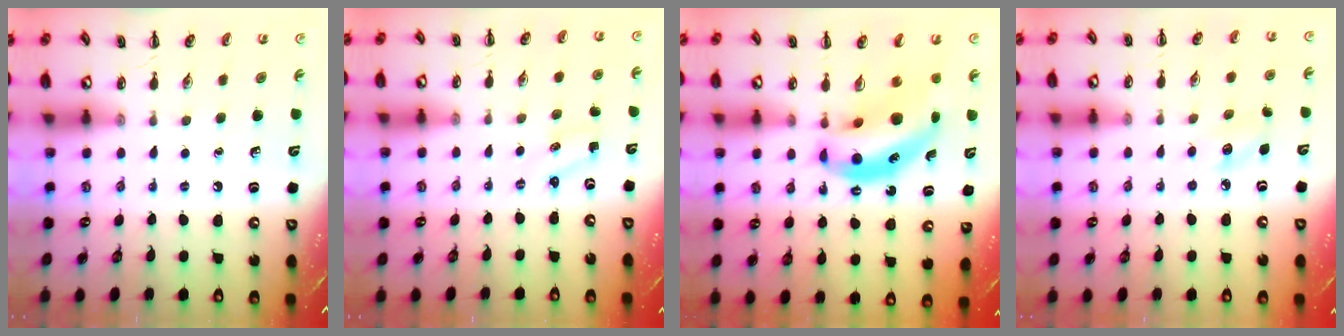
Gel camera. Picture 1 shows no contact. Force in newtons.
{"total": 0.8, "press": 0.8, "slide": 0.3}
{"total": 12.7, "press": 12.4, "slide": 3.1}
{"total": 5.6, "press": 5.4, "slide": 1.5}